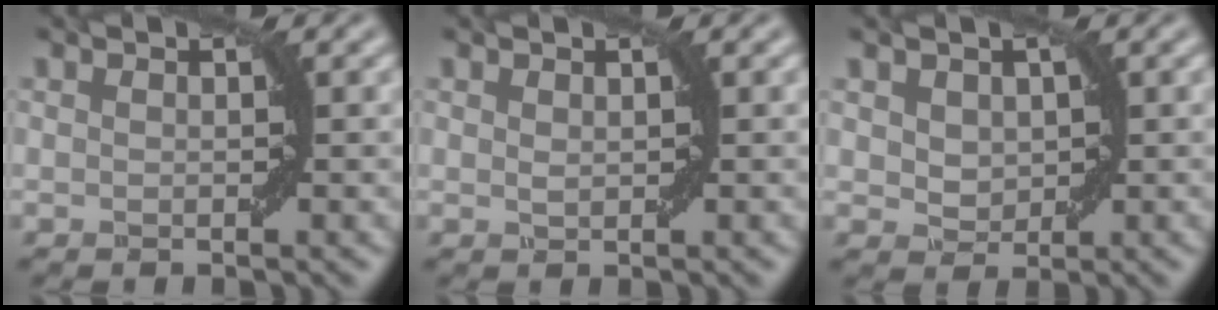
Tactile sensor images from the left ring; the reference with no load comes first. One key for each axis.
{"total": 0.7, "fx": 0.3, "fy": 0.4, "fz": 0.5, "tx": -0.008, "ty": 0.000, "tz": 0.009}
{"total": 2.0, "fx": 0.7, "fy": 1.6, "fz": 1.1, "tx": -0.024, "ty": 0.002, "tz": 0.013}